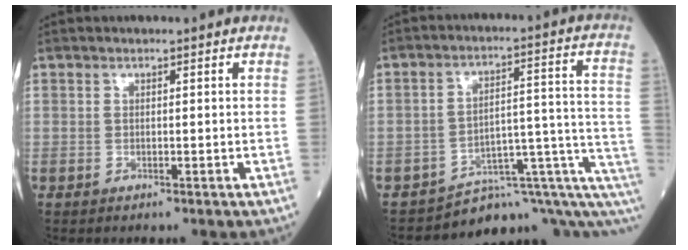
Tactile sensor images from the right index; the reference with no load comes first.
{"total": 11.4, "force": [-9.2, 3.4, 5.9], "torque": [-0.051, 0.093, -0.115]}